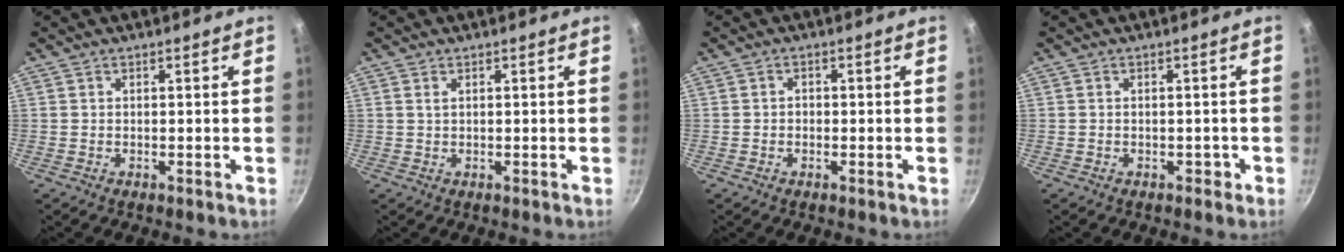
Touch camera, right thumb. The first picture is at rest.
{"total": 0.9, "force": [0.4, 0.4, 0.7], "torque": [-0.013, 0.002, 0.007]}
{"total": 1.2, "force": [-0.3, 1.1, 0.5], "torque": [-0.008, 0.004, -0.005]}
{"total": 1.1, "force": [-0.5, 0.9, 0.4], "torque": [0.006, 0.009, -0.002]}